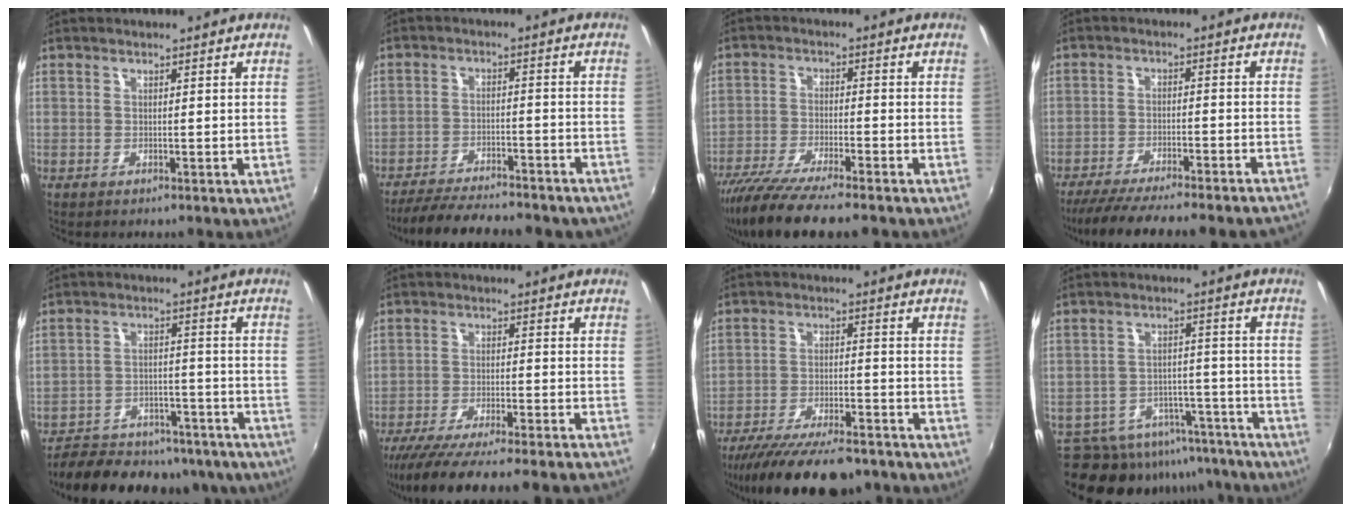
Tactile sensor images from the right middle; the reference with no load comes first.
{"total": 19.7, "force": [-16.7, 5.0, 9.1], "torque": [-0.176, -0.026, -0.227]}
{"total": 12.6, "force": [-10.3, 1.3, 7.1], "torque": [-0.147, -0.042, -0.177]}
{"total": 18.2, "force": [-16.3, 1.0, 8.2], "torque": [-0.154, -0.032, -0.236]}
{"total": 23.0, "force": [-19.5, 8.6, 8.6], "torque": [-0.177, 0.009, -0.245]}
{"total": 20.2, "force": [-18.2, 0.4, 8.8], "torque": [-0.160, -0.042, -0.269]}
{"total": 17.3, "force": [-14.3, 4.5, 8.7], "torque": [-0.172, -0.035, -0.218]}
{"total": 17.8, "force": [-15.5, 7.4, 4.8], "torque": [-0.102, 0.029, -0.196]}